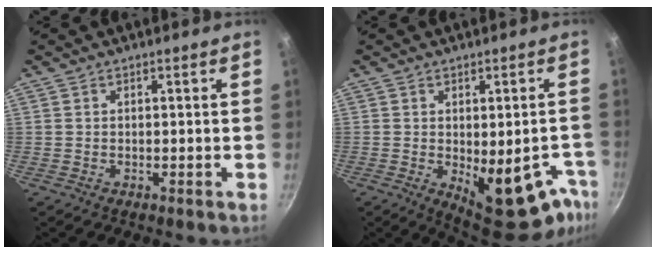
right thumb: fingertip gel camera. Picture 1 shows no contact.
{"total": 16.5, "force": [-5.8, 7.7, 13.3], "torque": [-0.104, -0.006, -0.059]}